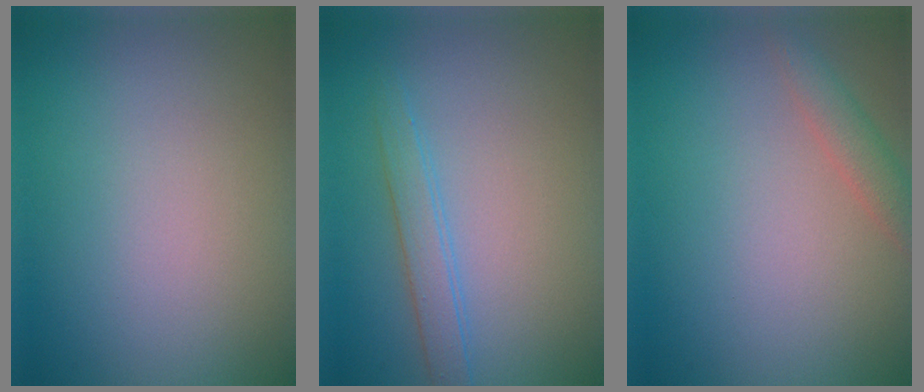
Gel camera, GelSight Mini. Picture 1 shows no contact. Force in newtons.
{"total": 2.1, "press": 2.1, "slide": 0.1}
{"total": 1.9, "press": 1.9, "slide": 0.1}